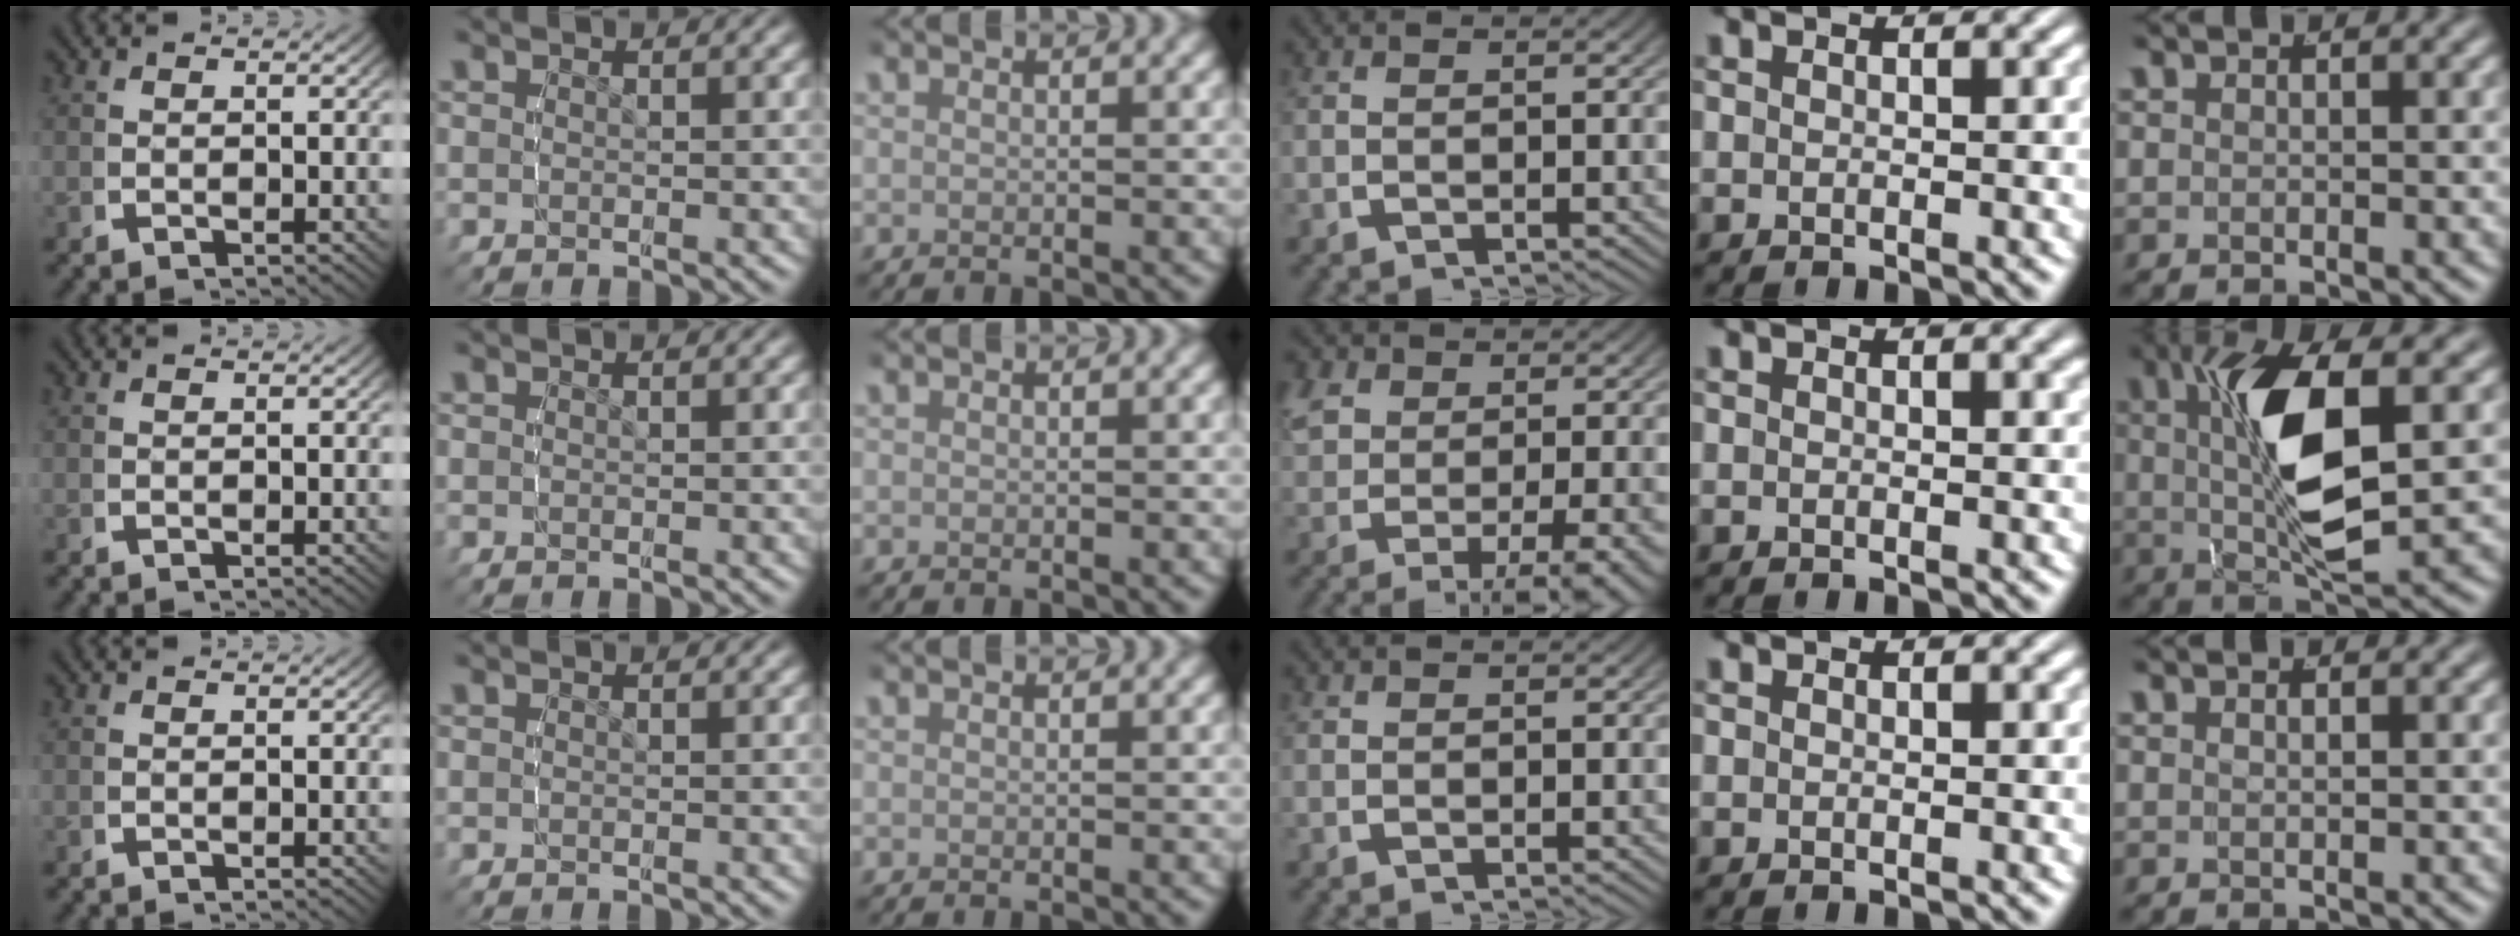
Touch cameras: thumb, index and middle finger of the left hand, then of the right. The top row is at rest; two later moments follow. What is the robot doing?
{"motion": "lift_and_place", "object": "glasses"}